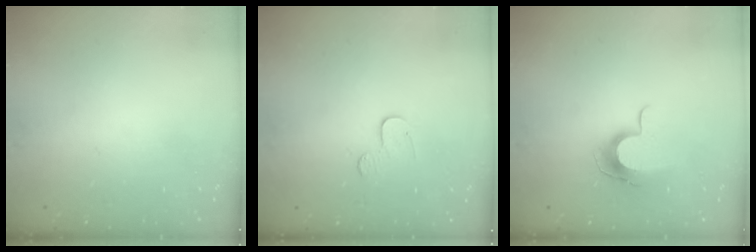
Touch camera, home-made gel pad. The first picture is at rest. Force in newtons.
{"total": 3.7, "press": 3.7, "slide": 0.4}
{"total": 10.1, "press": 10.1, "slide": 0.6}